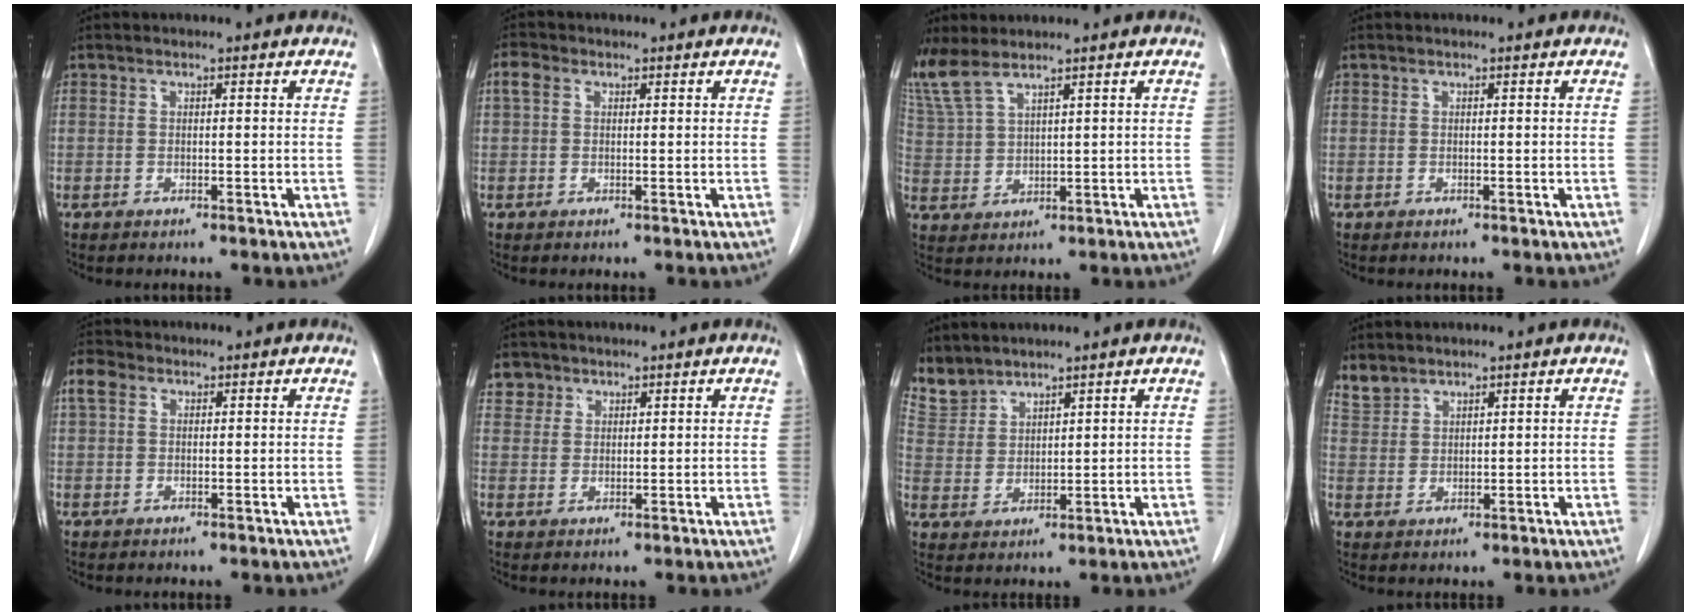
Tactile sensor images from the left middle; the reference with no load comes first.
{"total": 2.2, "force": [0.8, 1.6, 1.3], "torque": [-0.034, 0.019, 0.017]}
{"total": 5.7, "force": [5.0, 0.9, 2.7], "torque": [-0.080, 0.010, 0.119]}
{"total": 0.0}
{"total": 3.0, "force": [1.3, 2.2, 1.6], "torque": [-0.045, 0.020, 0.028]}
{"total": 2.9, "force": [1.9, 2.2, -0.2], "torque": [0.012, 0.002, 0.030]}
{"total": 4.8, "force": [4.5, 1.8, -0.1], "torque": [-0.003, 0.003, 0.103]}
{"total": 2.9, "force": [2.7, 1.2, 0.0], "torque": [-0.001, 0.010, 0.056]}